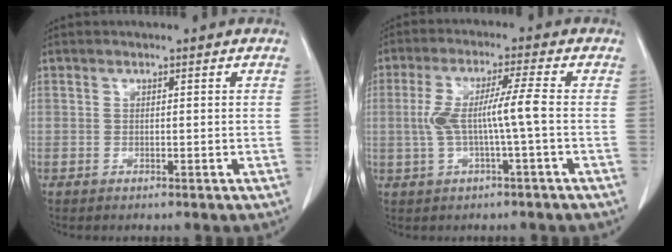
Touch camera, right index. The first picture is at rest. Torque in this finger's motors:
{"motor_torque": [0.88, -0.01, 0.36, 0.14]}